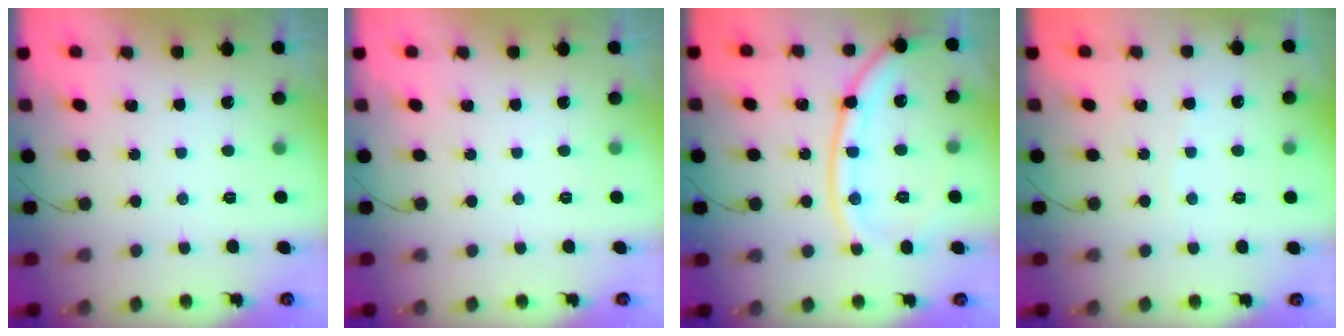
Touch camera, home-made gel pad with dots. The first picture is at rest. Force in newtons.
{"total": 0.0}
{"total": 14.7, "press": 14.6, "slide": 1.7}
{"total": 1.8, "press": 1.8, "slide": 0.2}